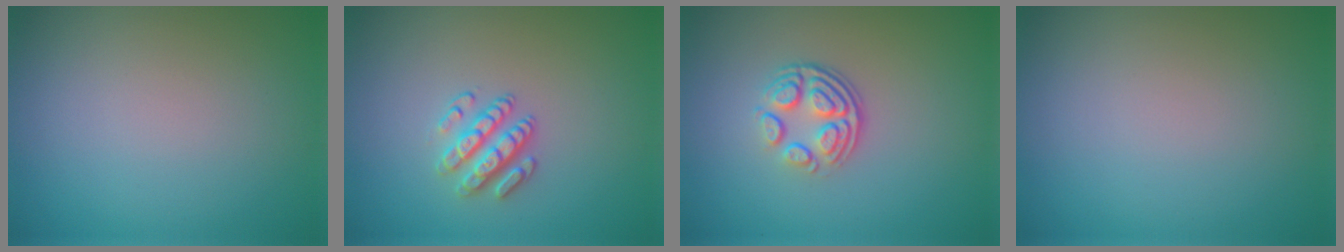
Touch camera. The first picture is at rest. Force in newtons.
{"total": 2.7, "press": 2.5, "slide": 1.0}
{"total": 3.7, "press": 2.6, "slide": 2.7}
{"total": 0.0}